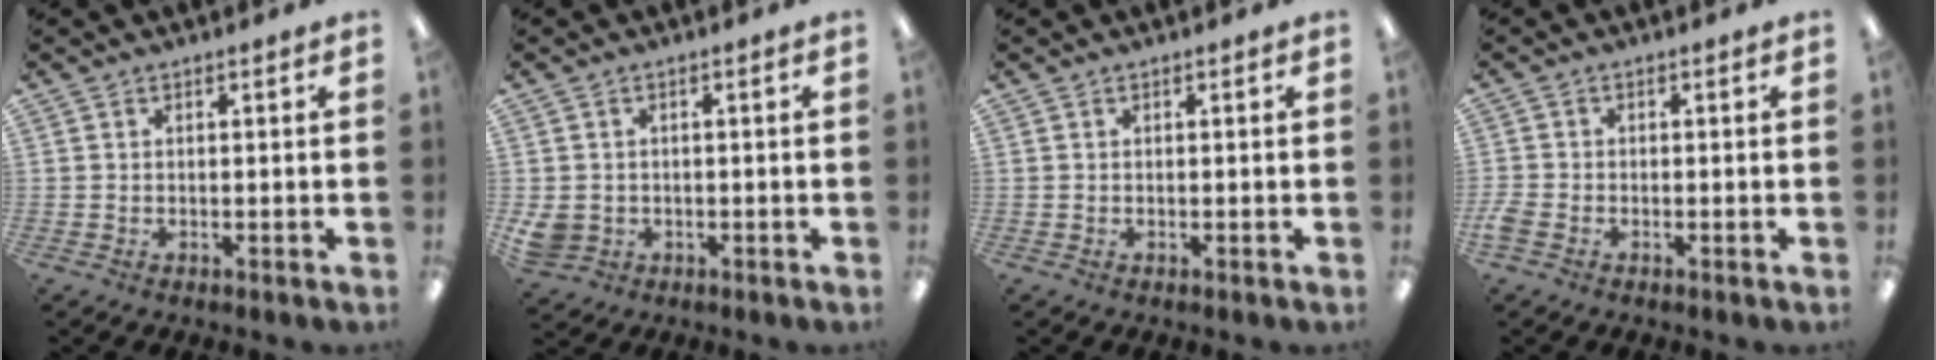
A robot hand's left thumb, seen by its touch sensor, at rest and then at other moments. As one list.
[{"total": 3.6, "force": [-0.4, 3.3, 1.4], "torque": [-0.041, 0.002, -0.008]}, {"total": 0.0}, {"total": 2.3, "force": [-1.3, 1.4, 1.3], "torque": [-0.034, 0.000, -0.026]}]